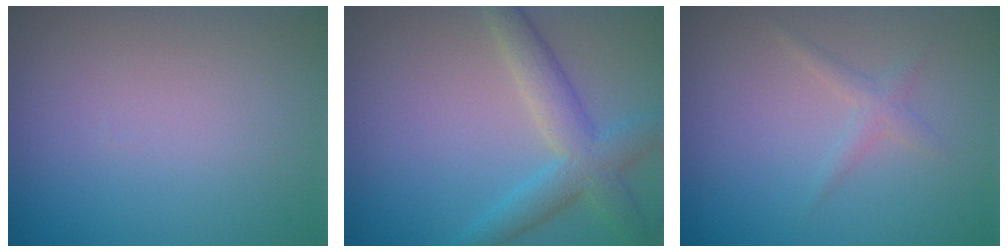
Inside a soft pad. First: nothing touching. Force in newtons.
{"total": 4.5, "press": 4.5, "slide": 0.1}
{"total": 1.2, "press": 1.2, "slide": 0.1}